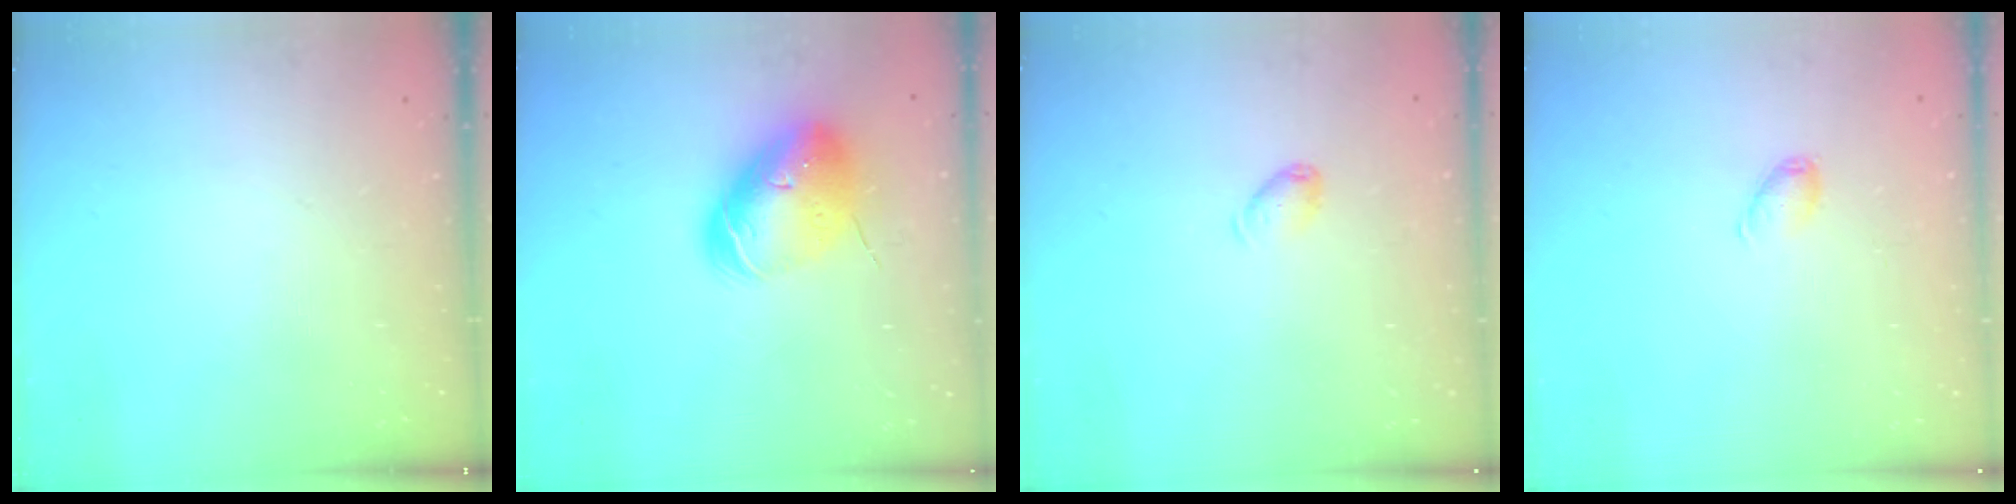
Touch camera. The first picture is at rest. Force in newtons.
{"total": 16.0, "press": 15.8, "slide": 2.6}
{"total": 5.2, "press": 5.1, "slide": 0.9}
{"total": 5.2, "press": 5.1, "slide": 1.1}